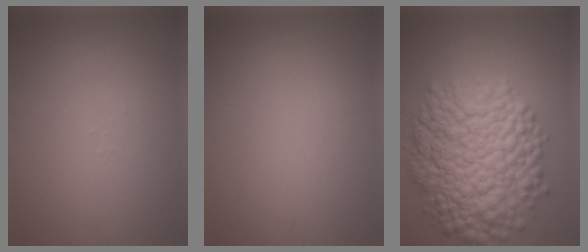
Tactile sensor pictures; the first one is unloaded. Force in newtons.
{"total": 0.0}
{"total": 11.9, "press": 11.9, "slide": 0.3}